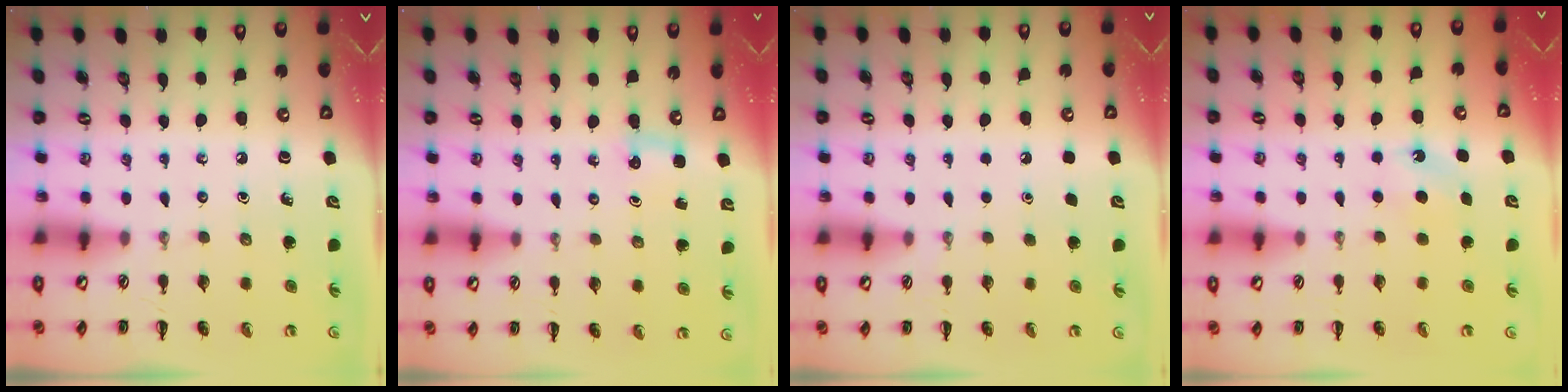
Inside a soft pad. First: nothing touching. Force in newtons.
{"total": 2.5, "press": 2.4, "slide": 0.8}
{"total": 1.6, "press": 1.6, "slide": 0.1}
{"total": 4.7, "press": 4.5, "slide": 1.3}